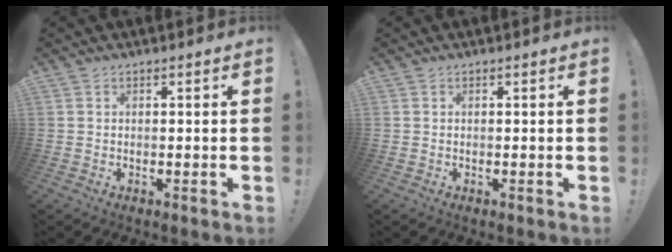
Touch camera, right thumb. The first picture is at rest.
{"total": 0.0}